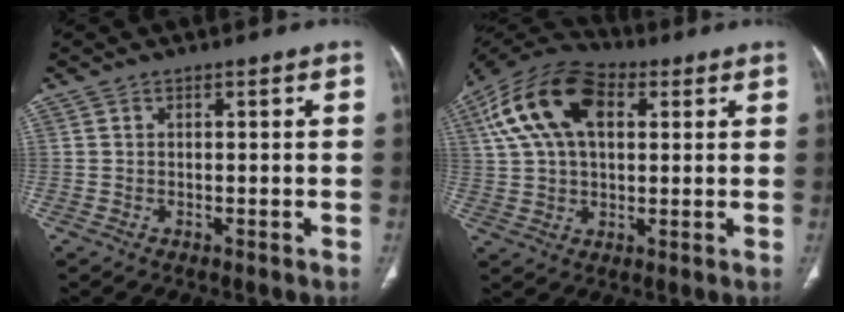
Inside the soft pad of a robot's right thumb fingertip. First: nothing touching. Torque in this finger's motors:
{"motor_torque": [1.62, 1.85, 1.28, 0.13, 0.34]}